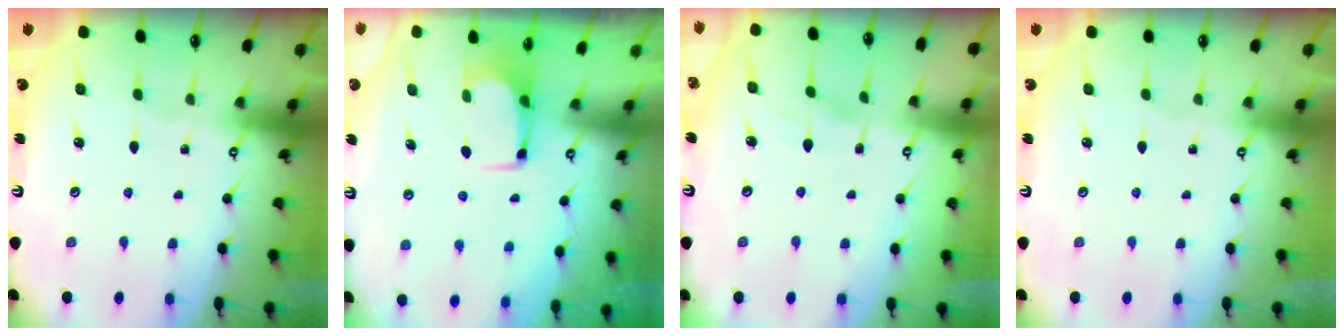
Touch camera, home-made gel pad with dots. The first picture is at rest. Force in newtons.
{"total": 2.3, "press": 2.3, "slide": 0.3}
{"total": 3.9, "press": 3.9, "slide": 0.4}
{"total": 0.0}